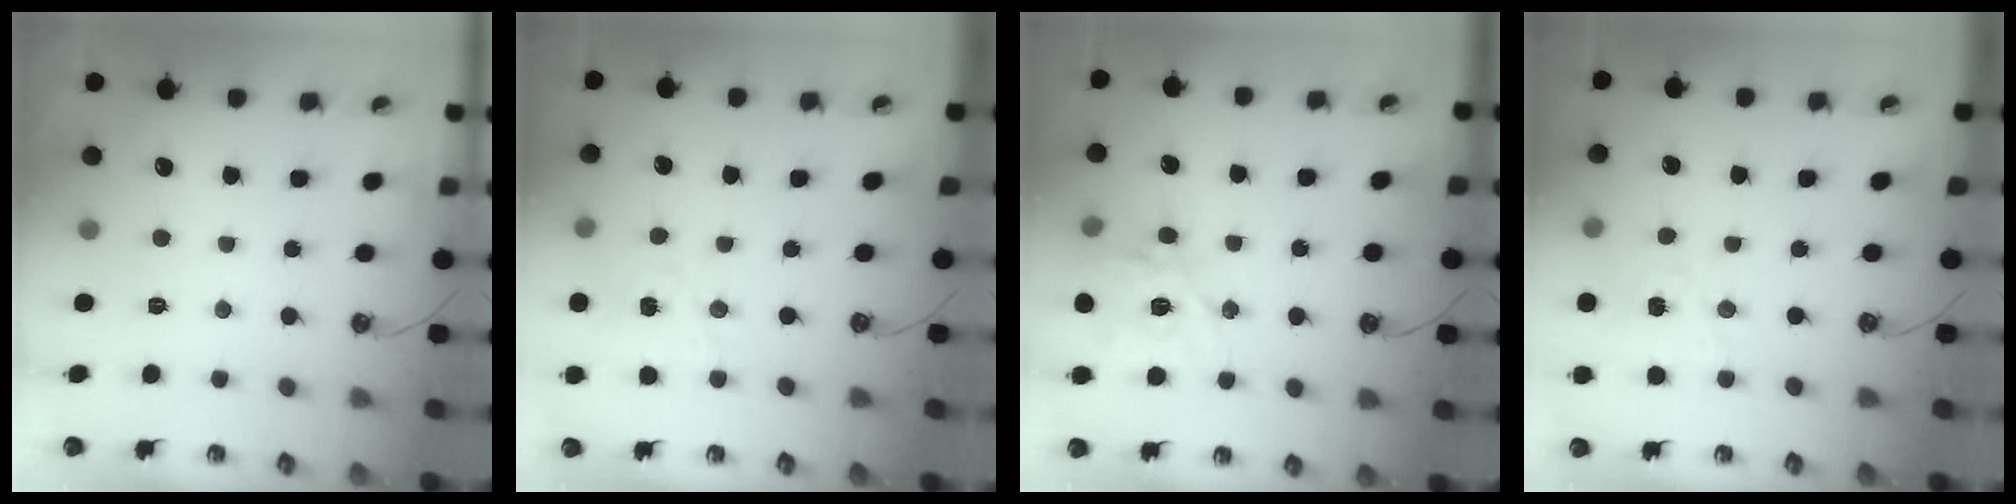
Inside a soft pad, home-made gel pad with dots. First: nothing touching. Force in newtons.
{"total": 2.5, "press": 2.5, "slide": 0.3}
{"total": 15.3, "press": 15.1, "slide": 2.2}
{"total": 2.5, "press": 2.5, "slide": 0.3}